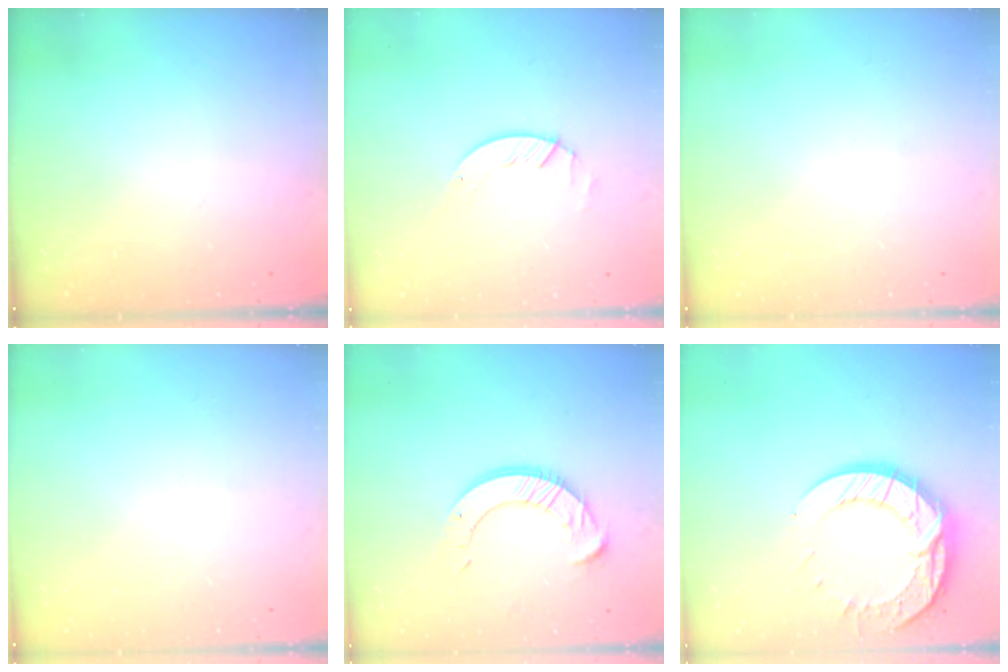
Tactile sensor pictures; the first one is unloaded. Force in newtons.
{"total": 2.0, "press": 2.0, "slide": 0.2}
{"total": 0.0}
{"total": 0.0}
{"total": 12.2, "press": 12.1, "slide": 1.2}
{"total": 14.6, "press": 14.6, "slide": 1.2}